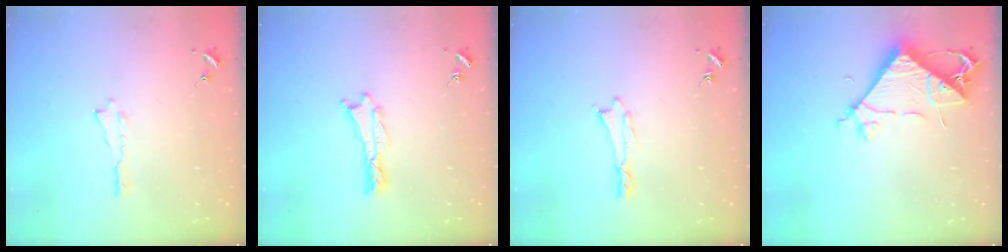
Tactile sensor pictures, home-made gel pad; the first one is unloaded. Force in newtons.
{"total": 0.0}
{"total": 0.0}
{"total": 7.8, "press": 7.7, "slide": 1.2}